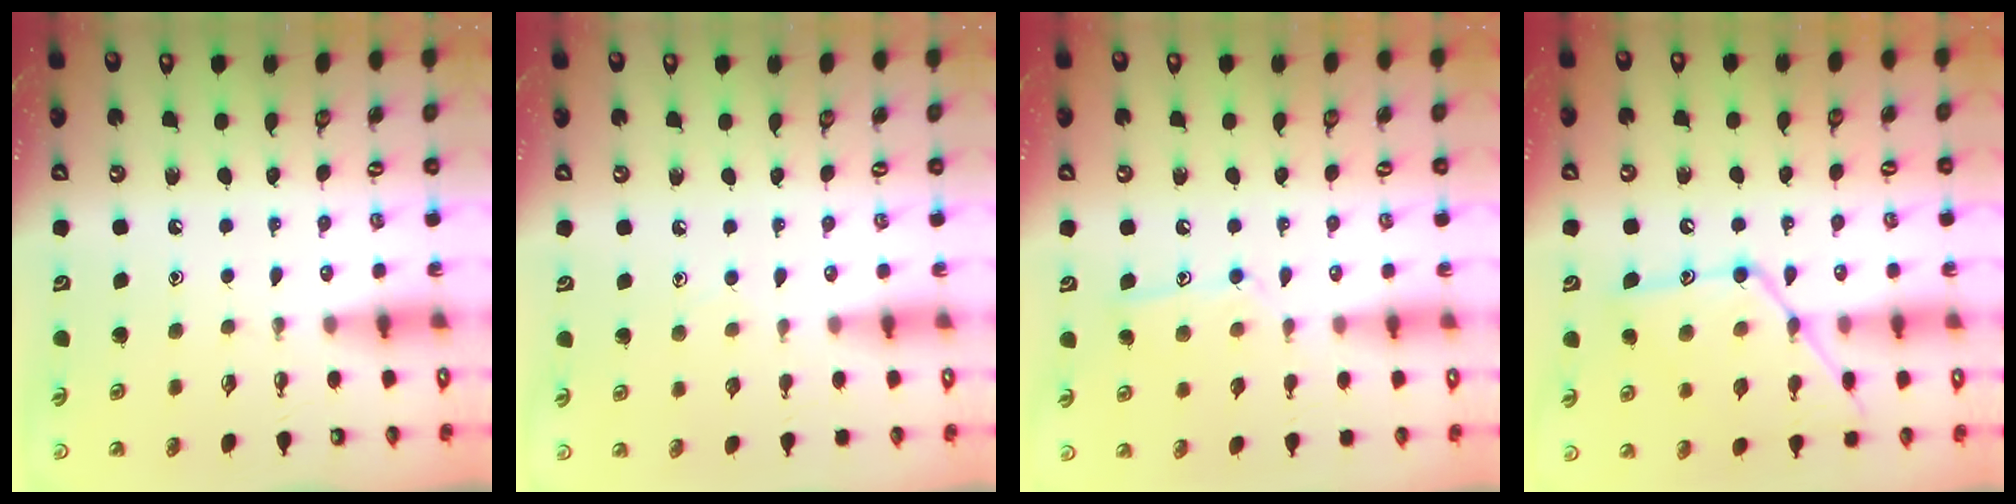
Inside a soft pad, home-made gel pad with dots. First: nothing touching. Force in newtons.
{"total": 4.6, "press": 4.6, "slide": 0.5}
{"total": 10.8, "press": 10.7, "slide": 0.5}
{"total": 17.1, "press": 17.1, "slide": 1.2}